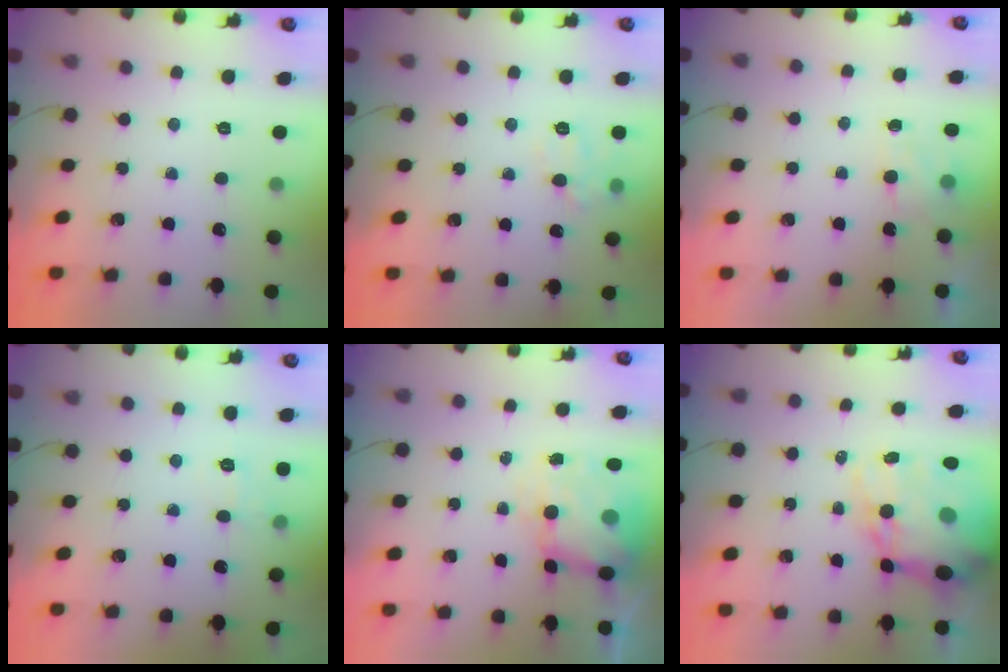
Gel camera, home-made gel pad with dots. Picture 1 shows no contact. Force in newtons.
{"total": 9.2, "press": 9.1, "slide": 1.1}
{"total": 4.1, "press": 3.9, "slide": 1.2}
{"total": 6.2, "press": 6.0, "slide": 1.5}
{"total": 8.2, "press": 8.0, "slide": 1.8}
{"total": 20.1, "press": 19.5, "slide": 4.9}